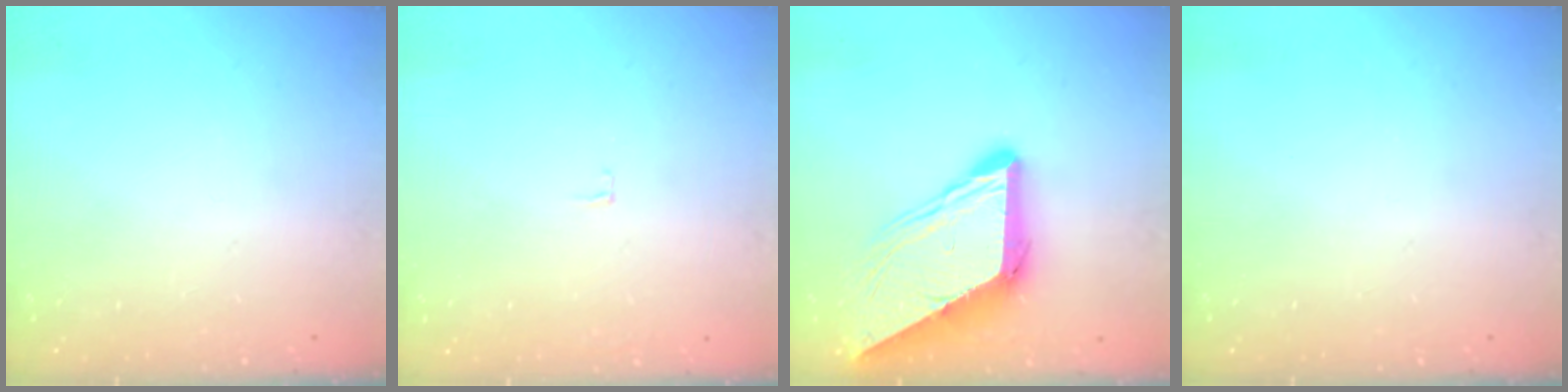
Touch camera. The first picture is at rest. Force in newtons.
{"total": 2.4, "press": 2.4, "slide": 0.2}
{"total": 12.0, "press": 11.9, "slide": 1.2}
{"total": 0.0}